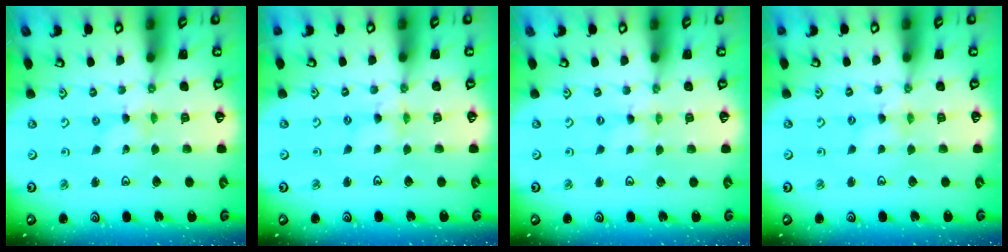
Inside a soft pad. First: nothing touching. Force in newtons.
{"total": 2.9, "press": 2.9, "slide": 0.4}
{"total": 0.0}
{"total": 3.3, "press": 3.3, "slide": 0.4}